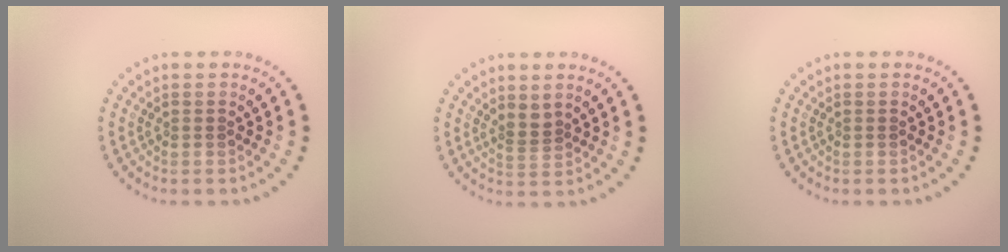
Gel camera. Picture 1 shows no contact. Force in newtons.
{"total": 1.3, "press": 0.9, "slide": 1.0}
{"total": 0.0}